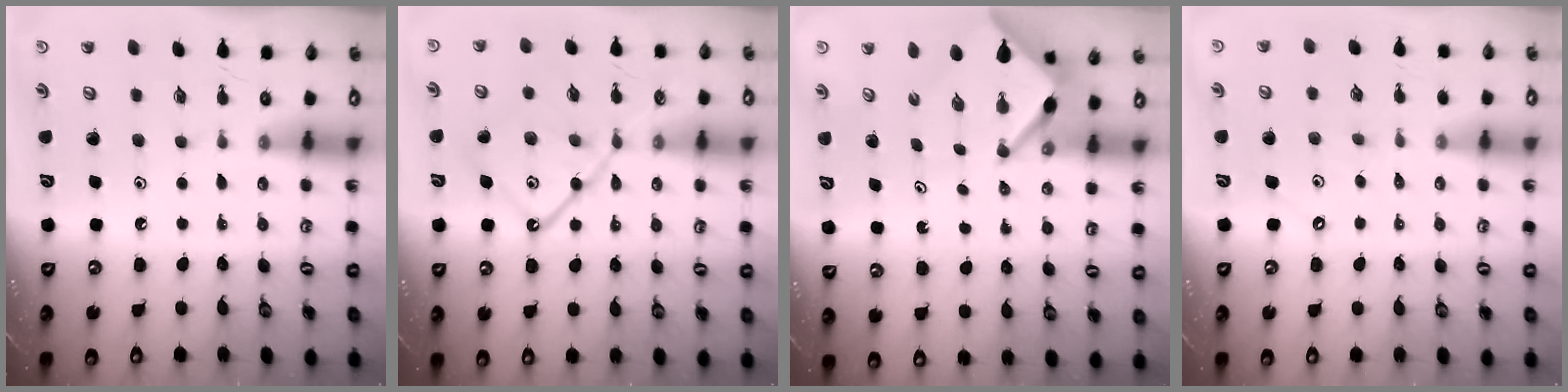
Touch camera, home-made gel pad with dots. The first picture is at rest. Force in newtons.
{"total": 13.4, "press": 13.3, "slide": 1.3}
{"total": 4.5, "press": 4.4, "slide": 0.5}
{"total": 2.9, "press": 2.8, "slide": 0.5}